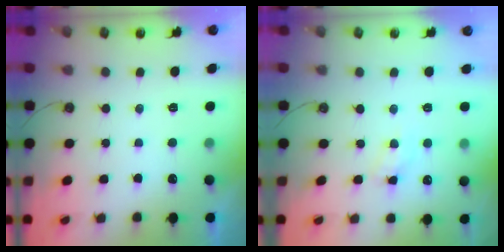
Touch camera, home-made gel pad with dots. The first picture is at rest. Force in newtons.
{"total": 5.9, "press": 5.9, "slide": 0.7}